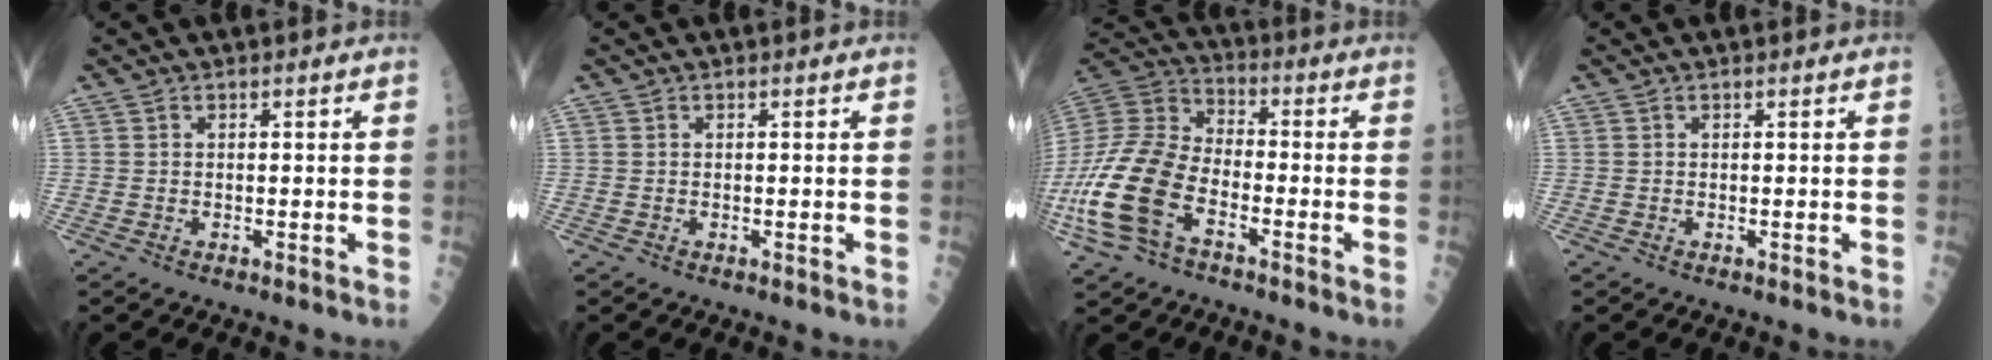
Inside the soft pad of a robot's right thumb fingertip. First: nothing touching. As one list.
[{"total": 0.0}, {"total": 18.5, "force": [-6.7, 10.1, 13.9], "torque": [-0.299, 0.034, -0.136]}, {"total": 0.0}]